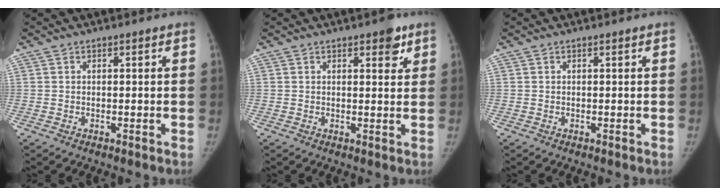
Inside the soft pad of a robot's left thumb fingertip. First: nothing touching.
{"total": 3.8, "force": [2.2, 1.7, 2.5], "torque": [-0.016, -0.009, 0.024]}
{"total": 0.0}